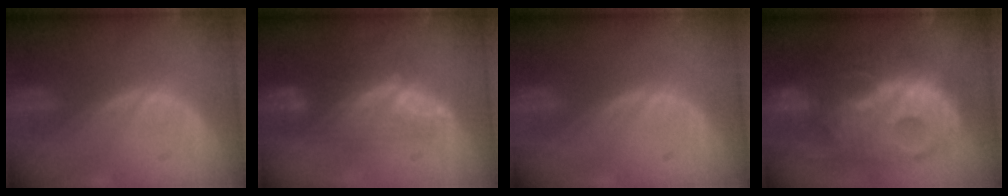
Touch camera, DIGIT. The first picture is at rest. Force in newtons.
{"total": 5.4, "press": 5.3, "slide": 1.5}
{"total": 0.0}
{"total": 13.7, "press": 13.7, "slide": 1.2}